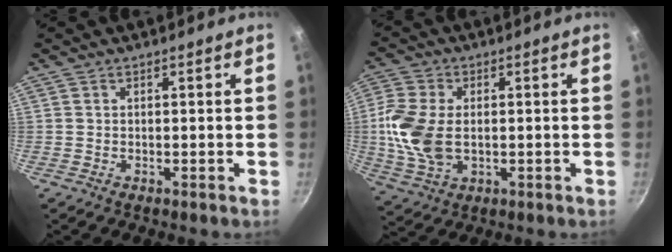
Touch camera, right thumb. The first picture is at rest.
{"total": 11.9, "force": [-0.1, 7.8, 9.0], "torque": [-0.184, -0.002, -0.004]}